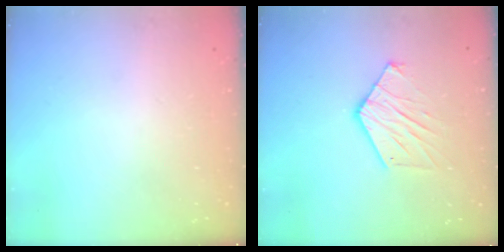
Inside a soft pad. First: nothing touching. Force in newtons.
{"total": 10.9, "press": 10.9, "slide": 0.9}